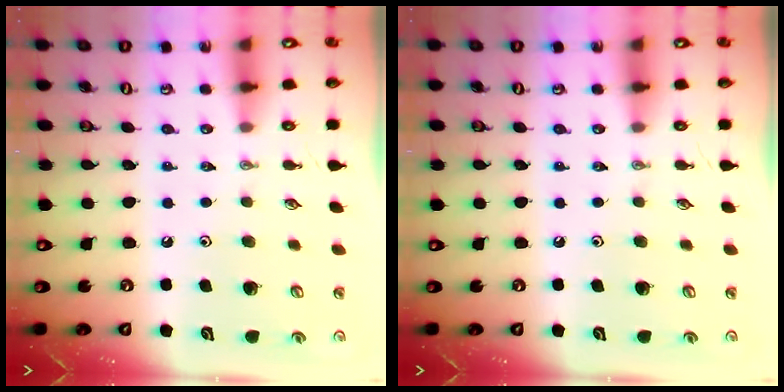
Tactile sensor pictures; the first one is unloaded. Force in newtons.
{"total": 0.0}